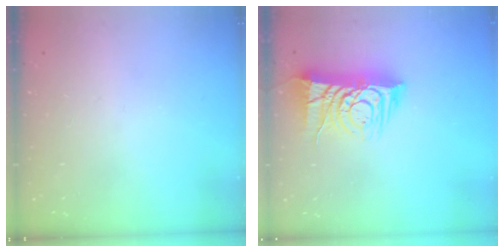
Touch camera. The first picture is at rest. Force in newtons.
{"total": 13.6, "press": 13.6, "slide": 1.3}